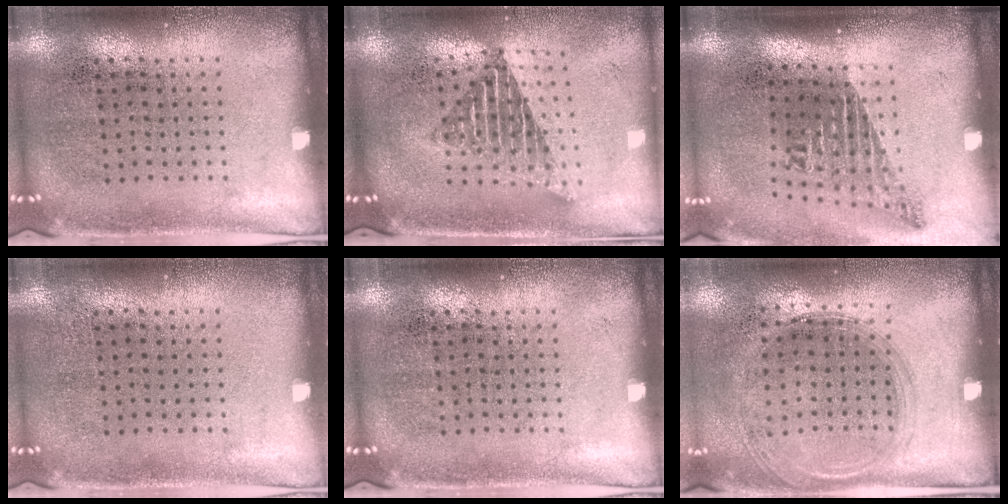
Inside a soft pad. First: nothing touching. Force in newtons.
{"total": 1.8, "press": 1.5, "slide": 1.1}
{"total": 1.8, "press": 1.2, "slide": 1.3}
{"total": 0.0}
{"total": 0.0}
{"total": 1.4, "press": 1.2, "slide": 0.6}